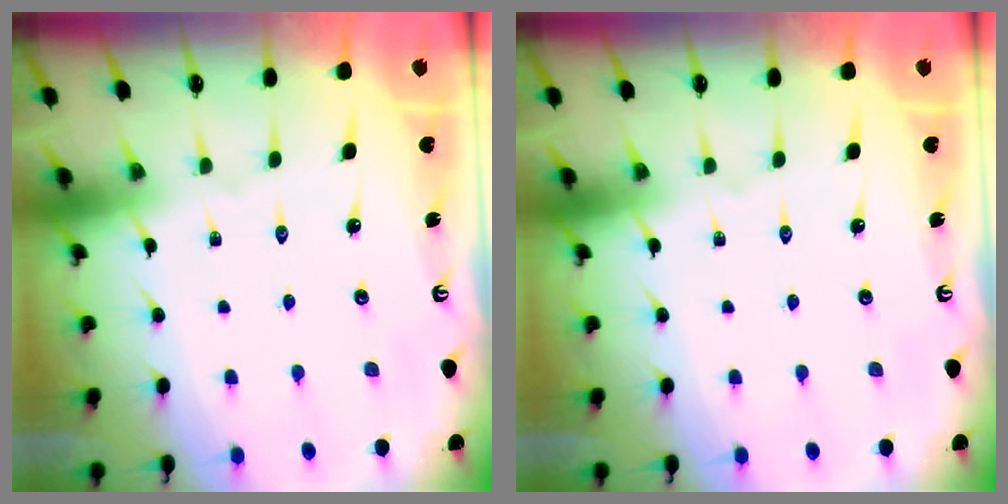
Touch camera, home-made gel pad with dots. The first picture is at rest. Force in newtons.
{"total": 0.0}